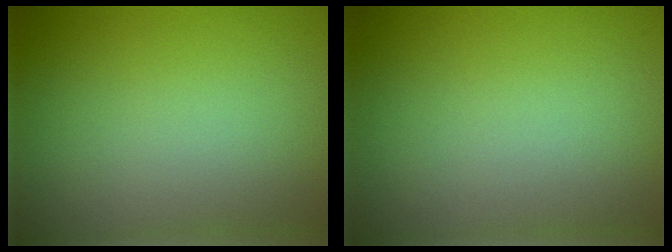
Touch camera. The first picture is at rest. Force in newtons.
{"total": 0.0}